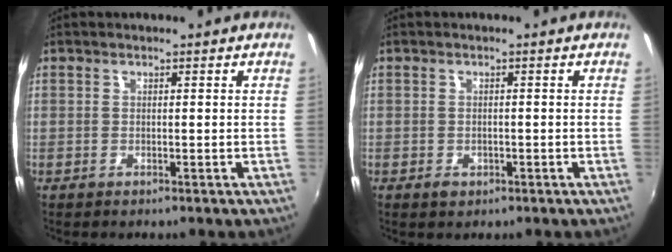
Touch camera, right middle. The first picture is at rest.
{"total": 1.9, "force": [-0.9, 1.4, 0.9], "torque": [-0.015, -0.004, -0.013]}